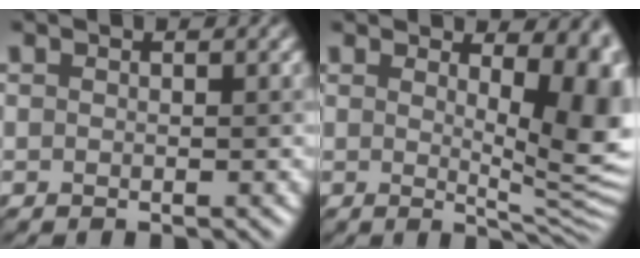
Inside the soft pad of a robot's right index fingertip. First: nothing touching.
{"total": 10.4, "force": [2.2, 4.1, 9.3], "torque": [-0.077, -0.002, 0.032]}